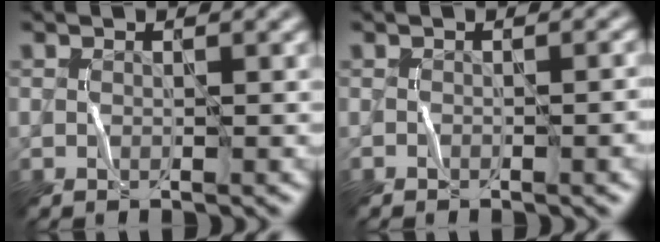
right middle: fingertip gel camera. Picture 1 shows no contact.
{"total": 3.1, "force": [-1.1, 1.3, 2.6], "torque": [-0.013, 0.015, -0.011]}